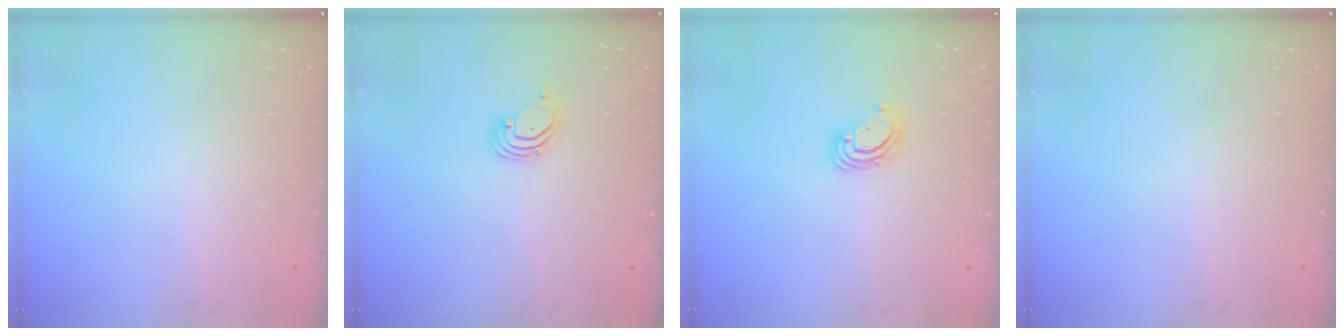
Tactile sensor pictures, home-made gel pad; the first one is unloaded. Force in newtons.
{"total": 1.5, "press": 1.5, "slide": 0.1}
{"total": 4.1, "press": 4.1, "slide": 0.4}
{"total": 0.0}